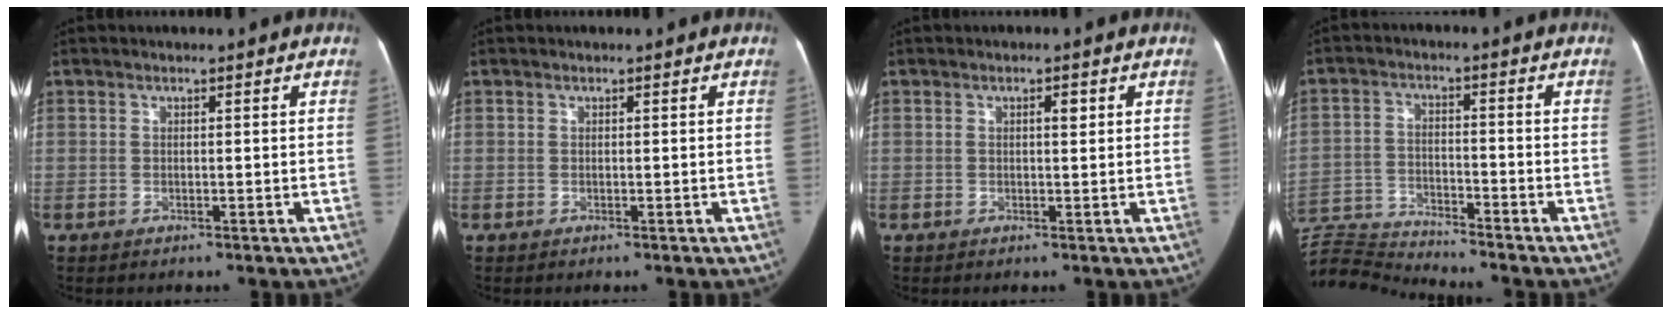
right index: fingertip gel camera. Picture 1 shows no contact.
{"total": 0.0}
{"total": 1.6, "force": [0.5, 0.5, 1.4], "torque": [-0.022, 0.003, 0.006]}
{"total": 9.5, "force": [-9.3, -1.6, 0.1], "torque": [-0.005, 0.005, -0.173]}